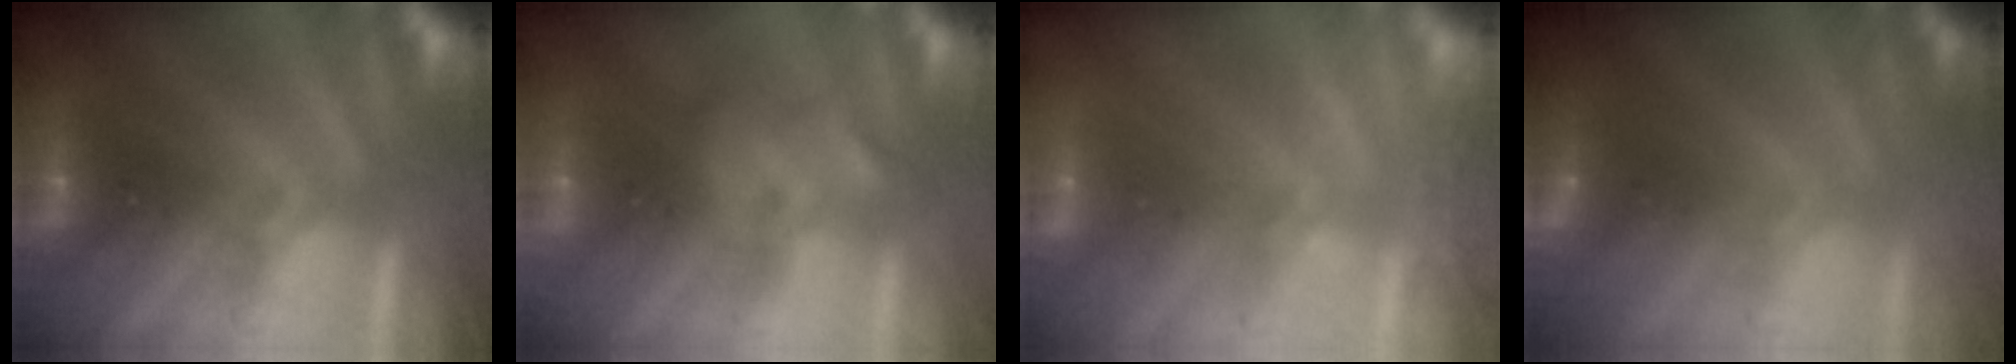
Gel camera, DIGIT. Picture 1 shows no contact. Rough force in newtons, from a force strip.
{"total": 2.2}
{"total": 2.4}
{"total": 3.0}